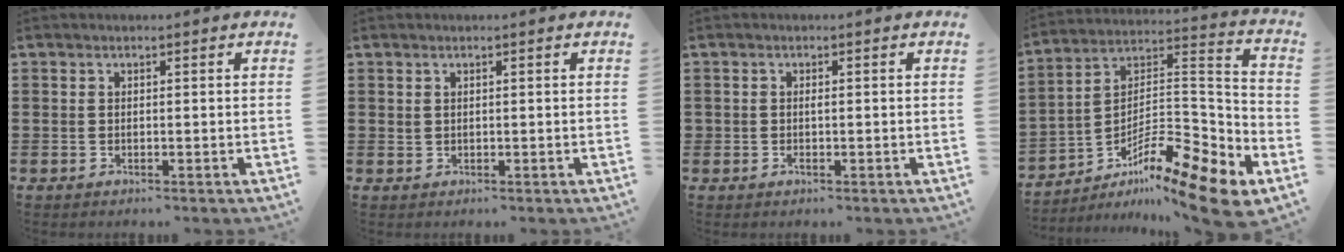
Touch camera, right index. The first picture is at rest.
{"total": 0.6, "force": [0.3, 0.4, 0.2], "torque": [-0.004, 0.002, 0.007]}
{"total": 0.8, "force": [-0.2, 0.5, 0.6], "torque": [-0.013, -0.001, -0.003]}
{"total": 13.5, "force": [-9.9, 2.6, 8.8], "torque": [-0.145, 0.020, -0.189]}